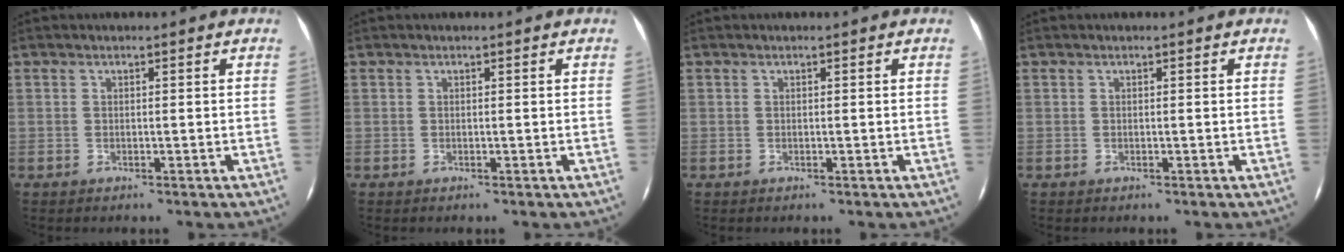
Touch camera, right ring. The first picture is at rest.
{"total": 0.0}
{"total": 0.0}
{"total": 0.0}